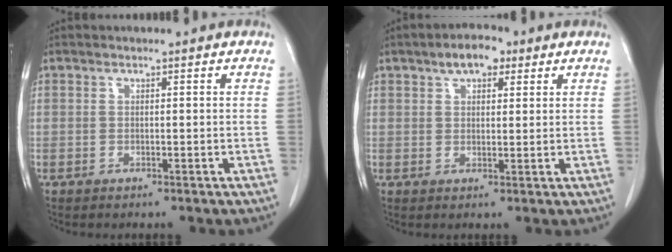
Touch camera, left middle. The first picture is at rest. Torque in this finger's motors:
{"motor_torque": [0.90, -0.77, 0.03, 0.06]}